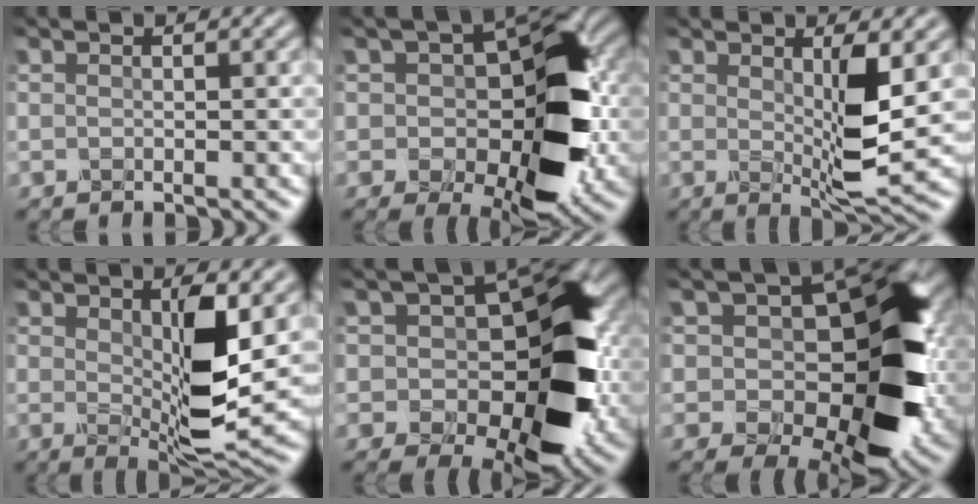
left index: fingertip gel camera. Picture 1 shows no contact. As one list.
[{"total": 11.3, "force": [-0.2, 6.7, 9.0], "torque": [-0.116, 0.004, -0.002]}, {"total": 4.9, "force": [0.7, 1.0, 4.7], "torque": [-0.079, -0.014, 0.013]}, {"total": 6.8, "force": [0.8, 1.9, 6.5], "torque": [-0.108, -0.017, 0.018]}, {"total": 12.5, "force": [-0.2, 7.8, 9.7], "torque": [-0.104, -0.005, -0.008]}, {"total": 13.6, "force": [0.7, 8.6, 10.6], "torque": [-0.111, -0.005, 0.007]}]